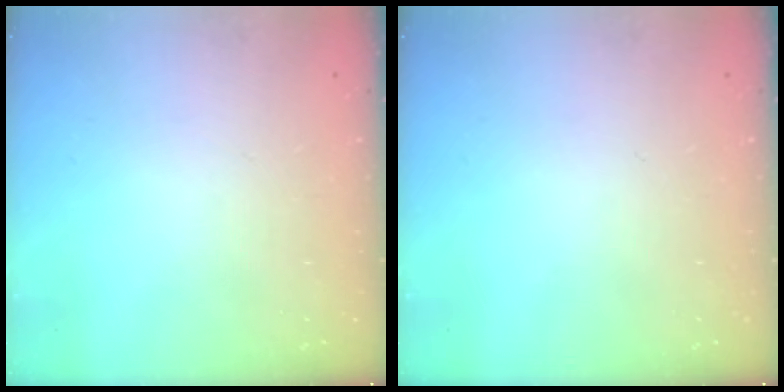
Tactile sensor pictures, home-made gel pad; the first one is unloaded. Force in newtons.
{"total": 0.0}